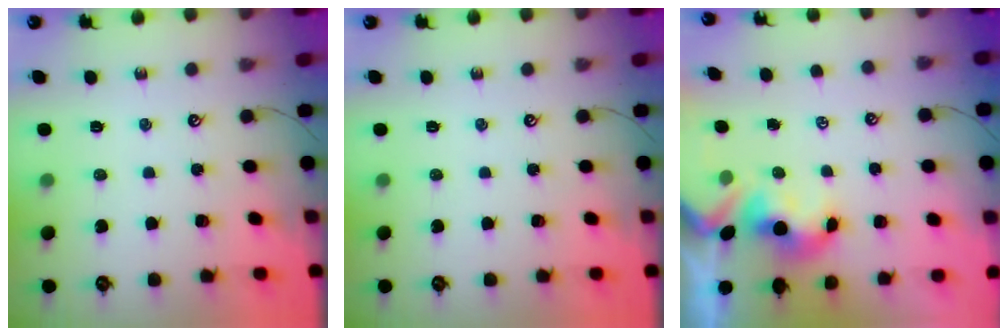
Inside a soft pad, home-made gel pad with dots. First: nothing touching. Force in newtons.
{"total": 0.0}
{"total": 1.6, "press": 1.4, "slide": 0.7}